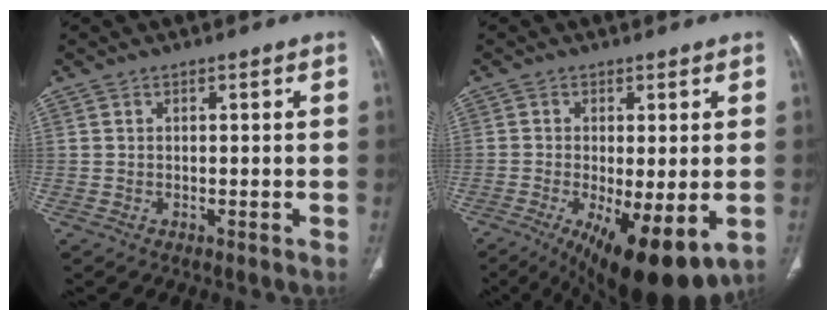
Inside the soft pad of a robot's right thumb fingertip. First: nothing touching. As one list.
[{"total": 15.4, "force": [-5.7, 5.1, 13.3], "torque": [-0.191, -0.025, -0.076]}]